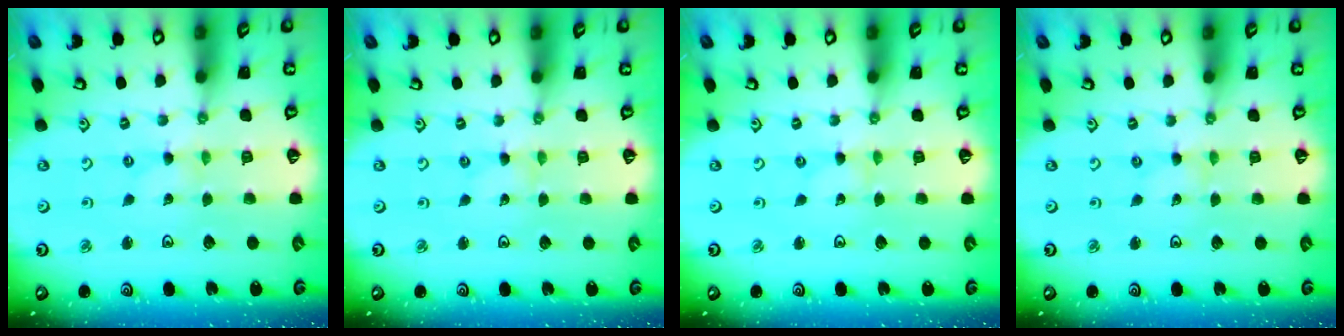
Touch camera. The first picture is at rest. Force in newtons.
{"total": 0.0}
{"total": 0.0}
{"total": 0.0}